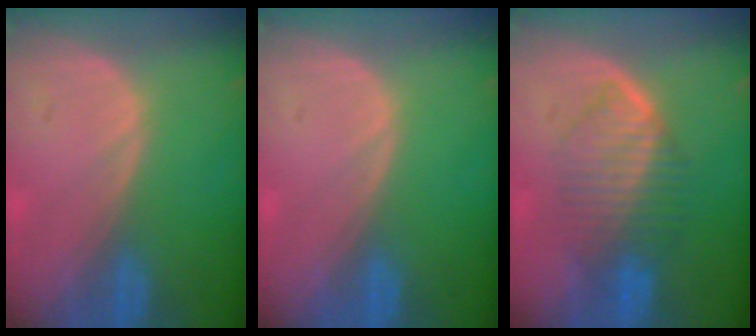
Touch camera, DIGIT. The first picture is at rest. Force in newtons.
{"total": 0.0}
{"total": 6.7, "press": 6.7, "slide": 0.7}